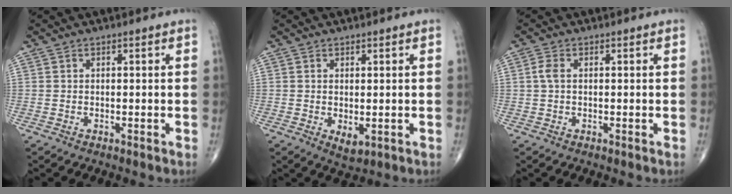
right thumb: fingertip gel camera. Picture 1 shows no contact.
{"total": 2.8, "force": [-0.4, 1.4, 2.4], "torque": [-0.031, -0.007, 0.002]}
{"total": 1.8, "force": [0.2, 1.0, 1.5], "torque": [-0.039, 0.005, 0.002]}